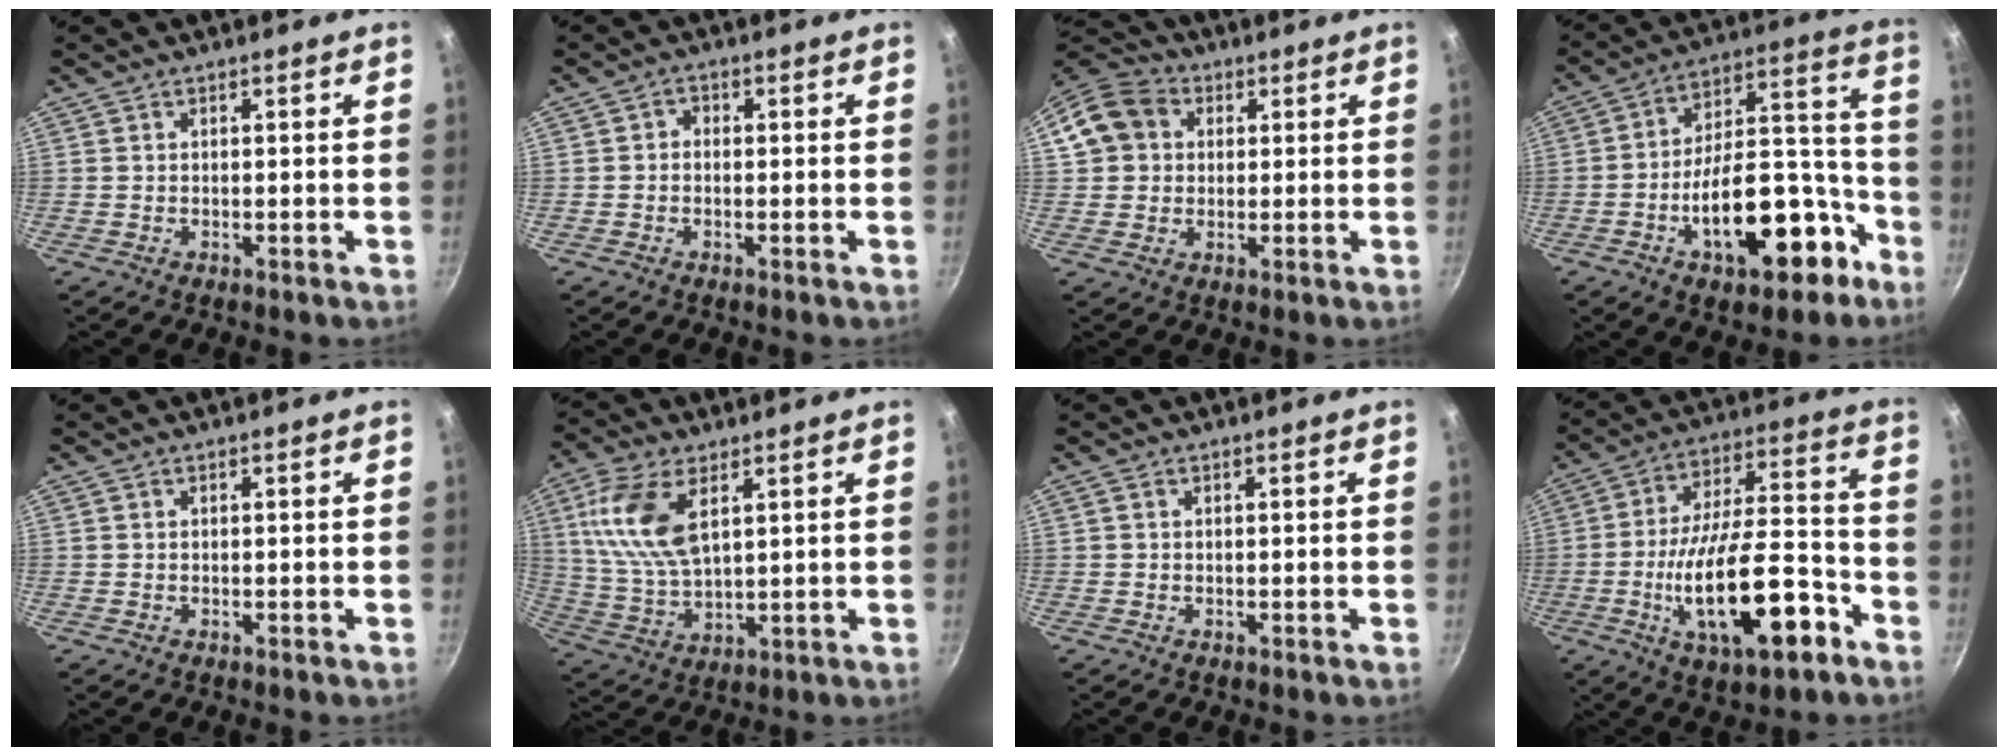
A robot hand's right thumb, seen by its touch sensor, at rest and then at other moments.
{"total": 1.6, "force": [-0.3, 1.3, 0.8], "torque": [-0.009, 0.008, -0.009]}
{"total": 10.8, "force": [2.3, 9.3, 5.0], "torque": [-0.069, 0.023, 0.026]}
{"total": 21.3, "force": [-9.5, 10.4, 16.0], "torque": [-0.196, 0.090, -0.133]}
{"total": 0.0}
{"total": 13.9, "force": [4.9, 7.3, 10.8], "torque": [-0.212, -0.012, 0.103]}
{"total": 0.0}
{"total": 21.2, "force": [-8.1, 8.2, 17.7], "torque": [-0.277, 0.045, -0.126]}